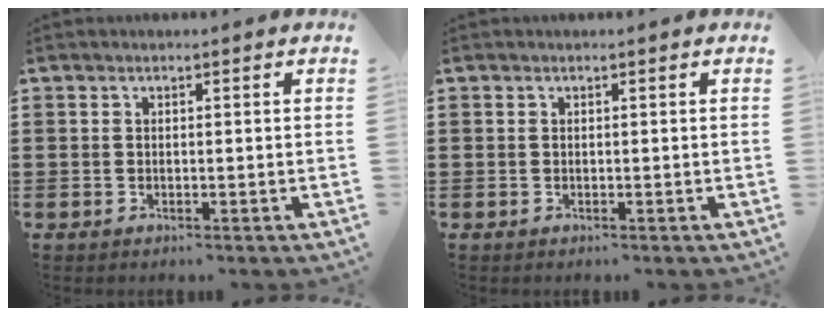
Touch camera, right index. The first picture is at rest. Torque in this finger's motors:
{"motor_torque": [-0.12, 0.08, 0.01, 0.00]}